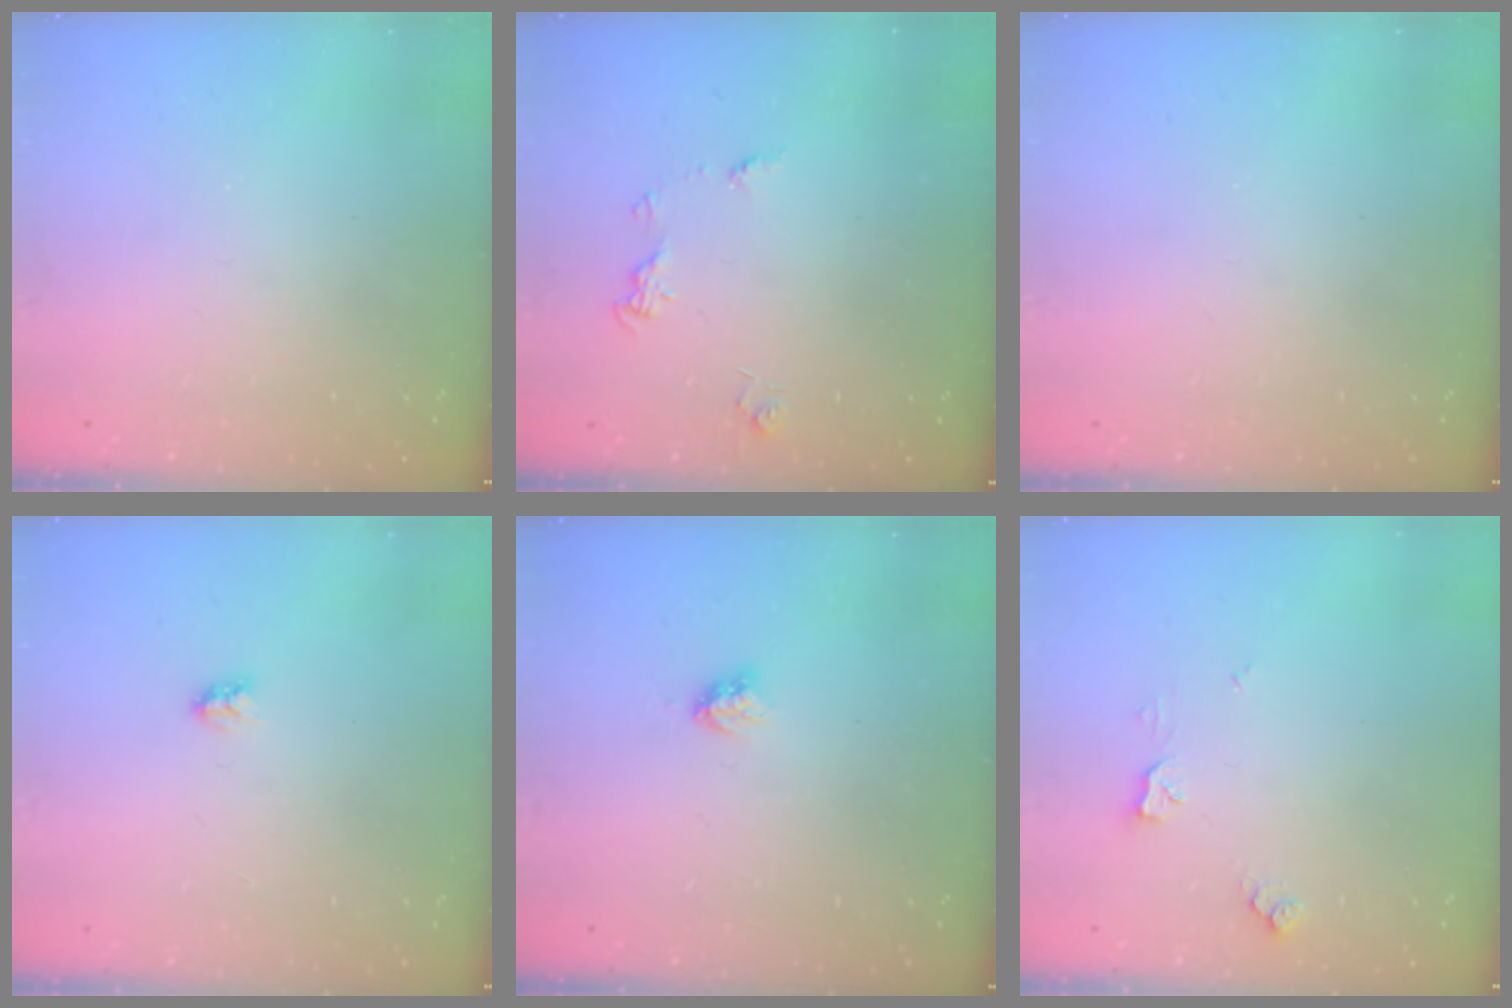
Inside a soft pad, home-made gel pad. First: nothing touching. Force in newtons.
{"total": 5.7, "press": 5.7, "slide": 0.6}
{"total": 0.0}
{"total": 2.9, "press": 2.9, "slide": 0.3}
{"total": 3.1, "press": 3.1, "slide": 0.3}
{"total": 5.7, "press": 5.6, "slide": 0.9}